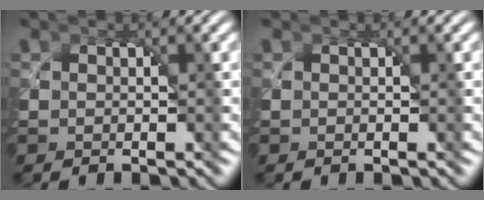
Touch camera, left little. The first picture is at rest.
{"total": 0.0}